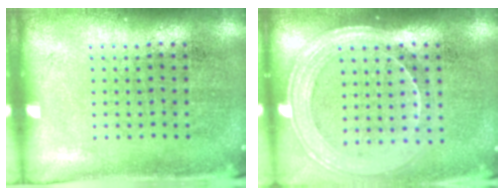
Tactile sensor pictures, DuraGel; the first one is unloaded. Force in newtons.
{"total": 1.9, "press": 1.6, "slide": 1.0}